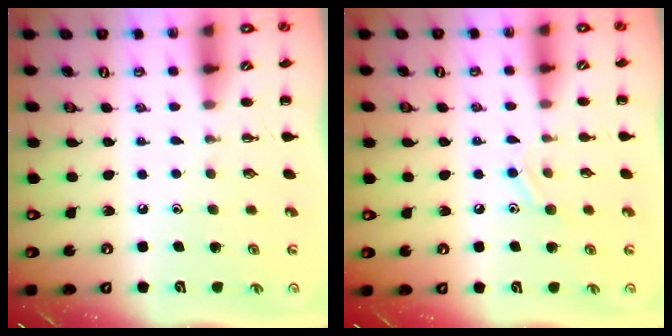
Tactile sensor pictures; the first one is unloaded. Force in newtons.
{"total": 7.3, "press": 7.1, "slide": 1.4}